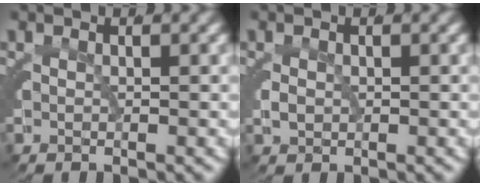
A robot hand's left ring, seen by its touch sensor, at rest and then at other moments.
{"total": 0.6, "force": [-0.2, 0.3, 0.5], "torque": [-0.015, -0.001, 0.001]}